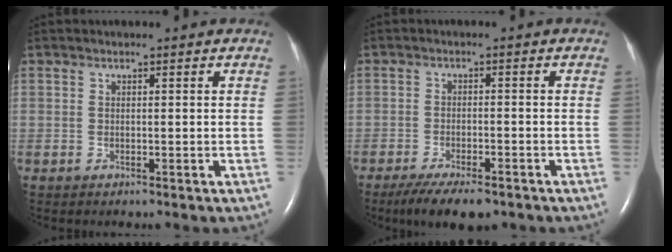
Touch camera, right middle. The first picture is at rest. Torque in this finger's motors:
{"motor_torque": [0.25, -0.19, 0.09, 0.03]}